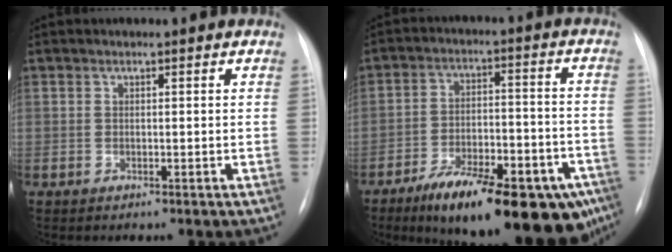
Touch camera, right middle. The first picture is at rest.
{"total": 23.0, "force": [-15.6, 7.6, 15.0], "torque": [-0.154, 0.020, -0.227]}